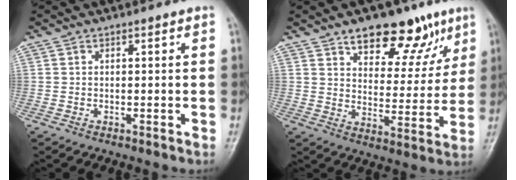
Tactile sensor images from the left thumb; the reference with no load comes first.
{"total": 15.0, "force": [9.7, 7.8, 8.5], "torque": [-0.058, -0.049, 0.143]}